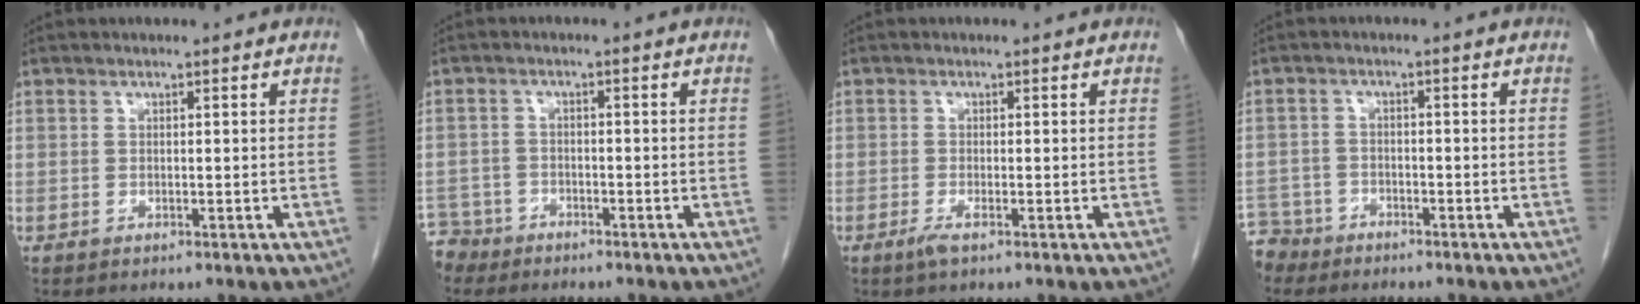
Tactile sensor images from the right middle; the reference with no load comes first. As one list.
[{"total": 4.7, "force": [-4.1, 2.2, -0.8], "torque": [0.016, 0.000, -0.079]}, {"total": 1.0, "force": [-0.7, 0.0, 0.8], "torque": [-0.017, -0.002, -0.013]}, {"total": 5.2, "force": [-4.5, 2.5, -0.7], "torque": [0.015, -0.002, -0.088]}]